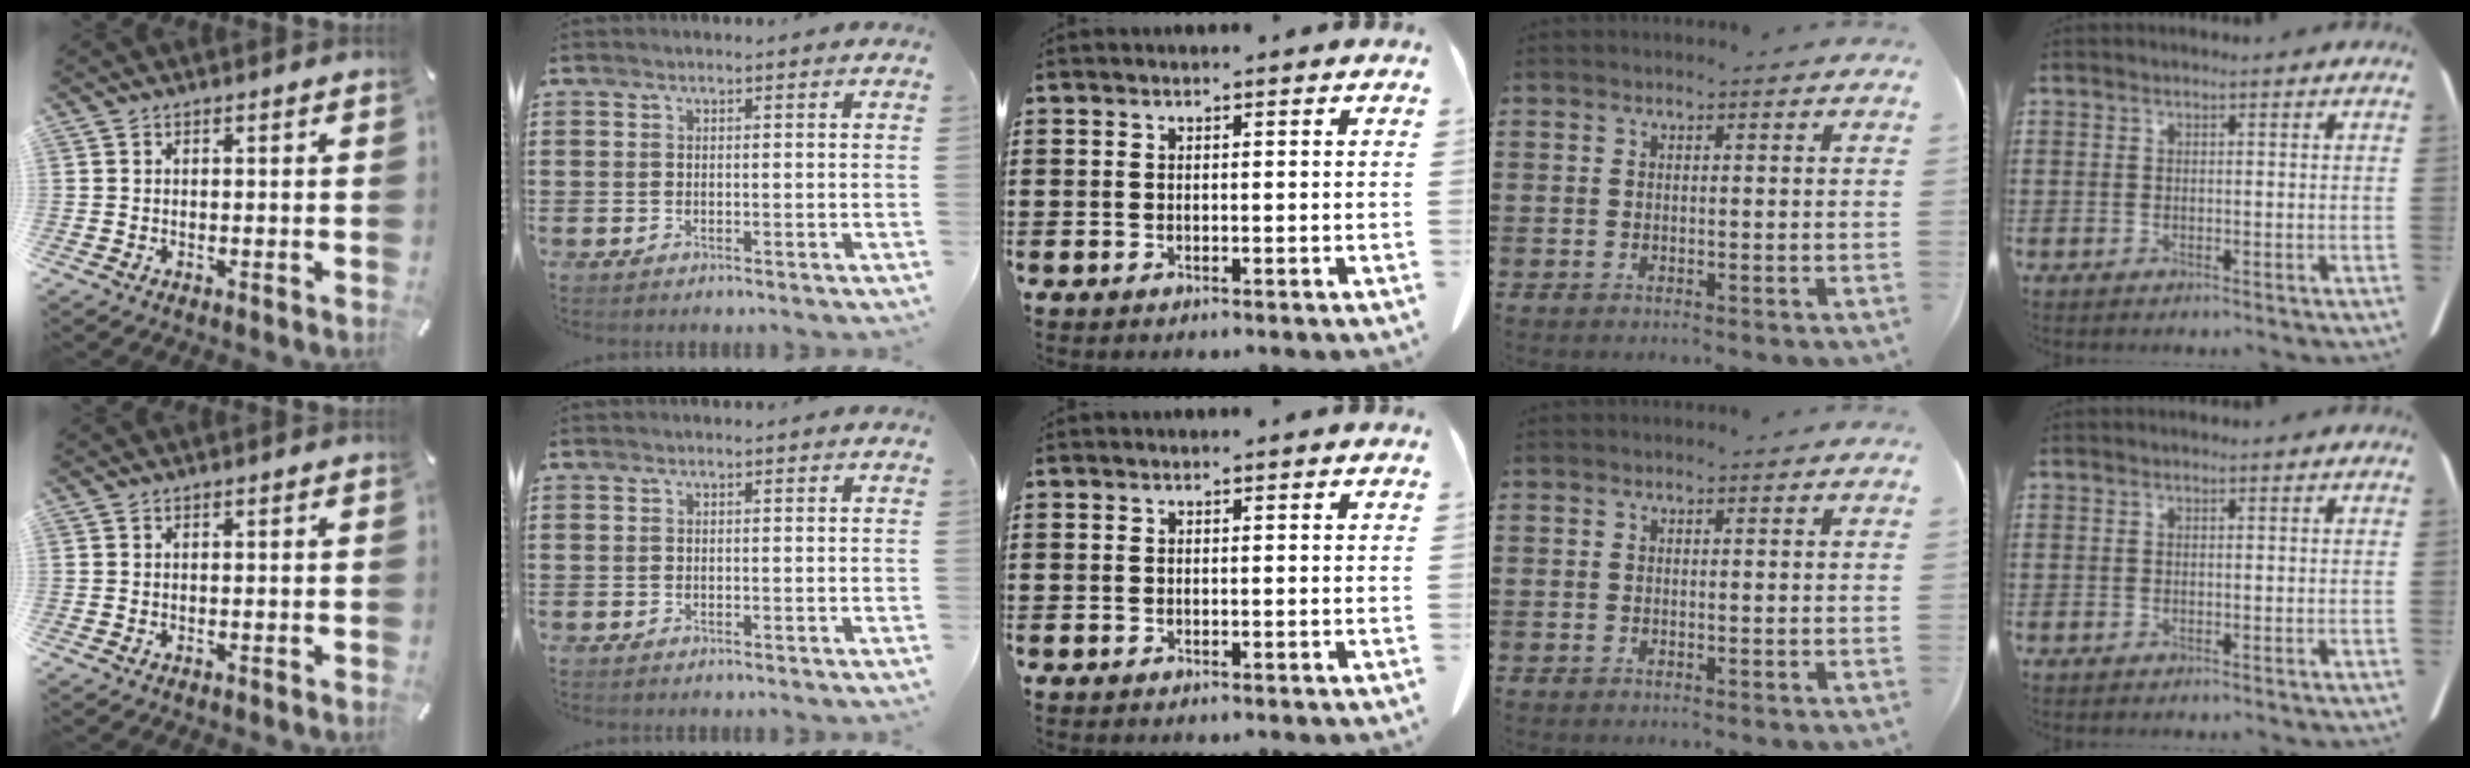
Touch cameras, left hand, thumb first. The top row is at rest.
{}